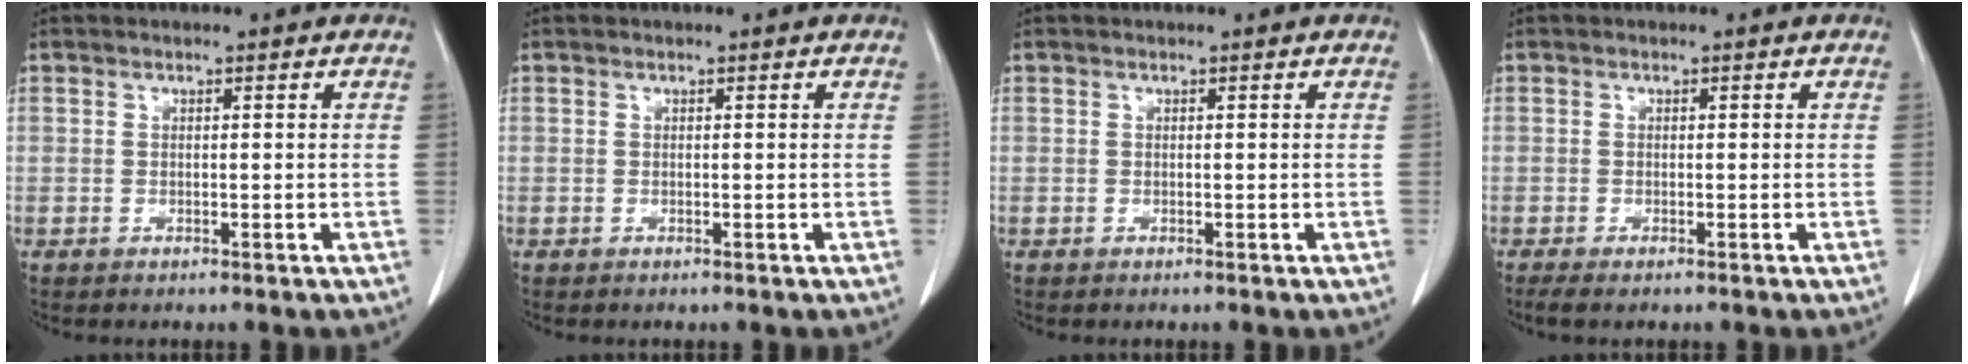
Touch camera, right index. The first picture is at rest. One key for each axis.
{"total": 0.0}
{"total": 0.0}
{"total": 2.2, "fx": -1.7, "fy": 0.5, "fz": 1.4, "tx": -0.022, "ty": -0.007, "tz": -0.025}